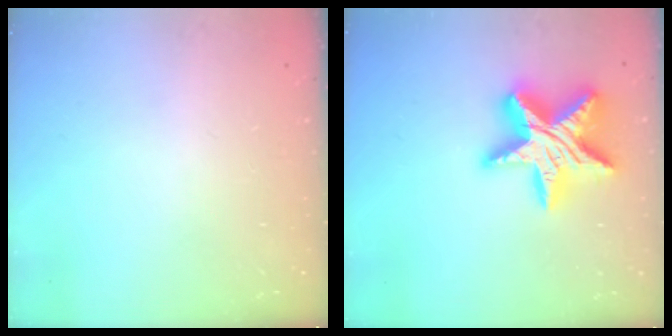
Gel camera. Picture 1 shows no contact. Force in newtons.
{"total": 22.1, "press": 22.0, "slide": 1.7}